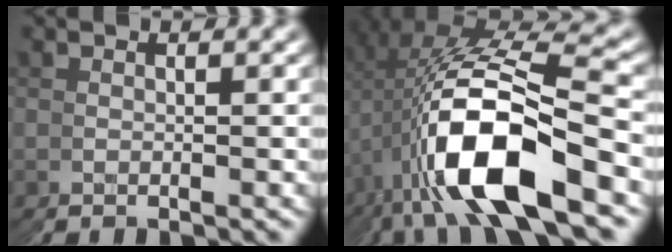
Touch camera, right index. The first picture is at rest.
{"total": 14.2, "force": [1.2, 6.5, 12.5], "torque": [-0.241, 0.017, 0.022]}